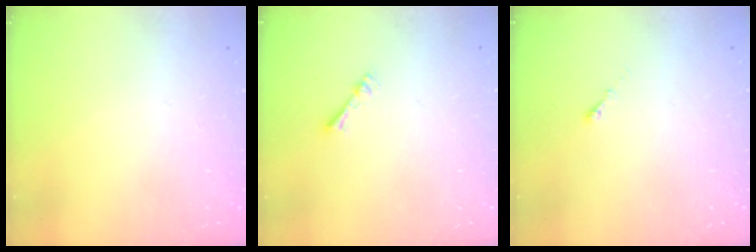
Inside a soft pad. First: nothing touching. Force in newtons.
{"total": 1.7, "press": 1.7, "slide": 0.2}
{"total": 0.0}